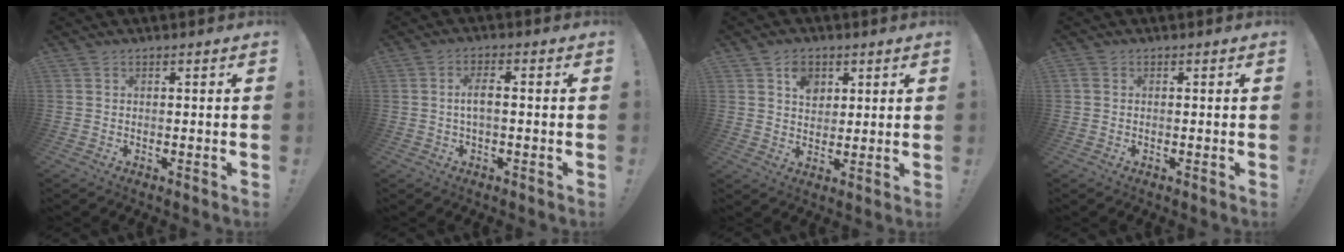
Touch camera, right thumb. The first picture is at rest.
{"total": 4.2, "force": [-0.4, 1.1, 4.0], "torque": [-0.070, -0.001, -0.010]}
{"total": 6.6, "force": [3.3, 5.1, 2.6], "torque": [-0.020, -0.016, 0.055]}
{"total": 1.1, "force": [0.1, 0.9, 0.5], "torque": [-0.014, 0.006, 0.004]}